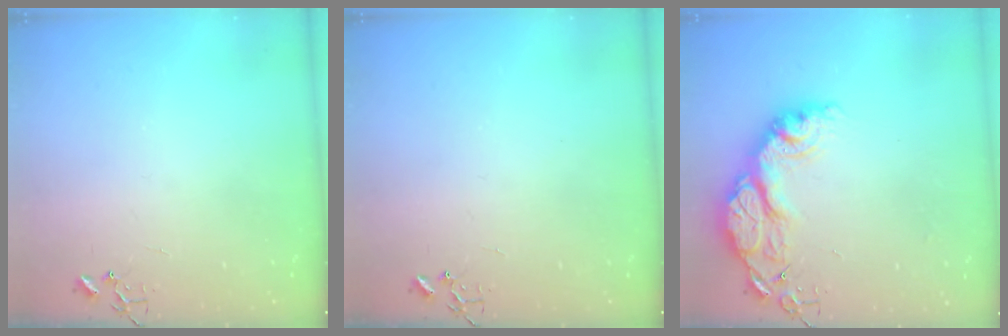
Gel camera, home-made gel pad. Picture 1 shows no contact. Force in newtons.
{"total": 0.0}
{"total": 19.9, "press": 19.9, "slide": 1.4}